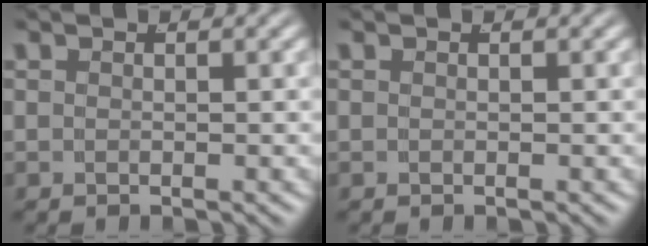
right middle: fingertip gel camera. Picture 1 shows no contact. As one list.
[{"total": 0.0}]